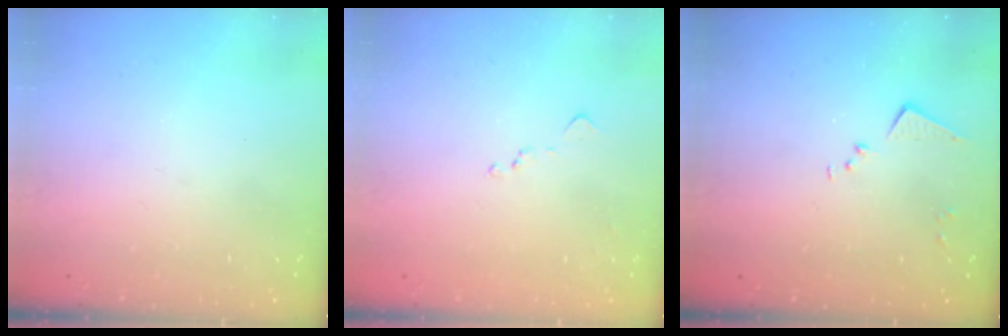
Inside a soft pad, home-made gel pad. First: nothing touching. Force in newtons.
{"total": 7.9, "press": 7.9, "slide": 0.8}
{"total": 5.1, "press": 5.1, "slide": 0.6}